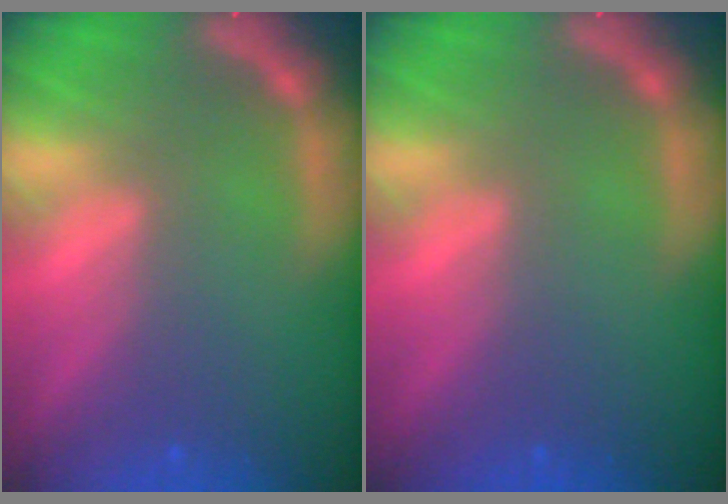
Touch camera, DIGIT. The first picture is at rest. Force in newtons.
{"total": 0.0}